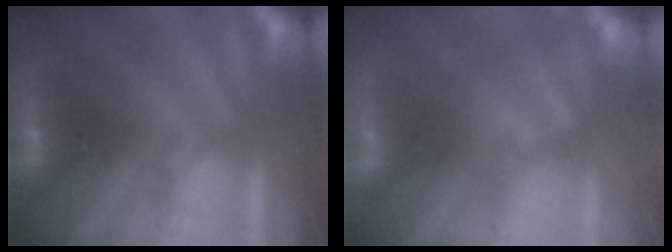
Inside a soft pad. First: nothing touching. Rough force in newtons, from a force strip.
{"total": 2.9}